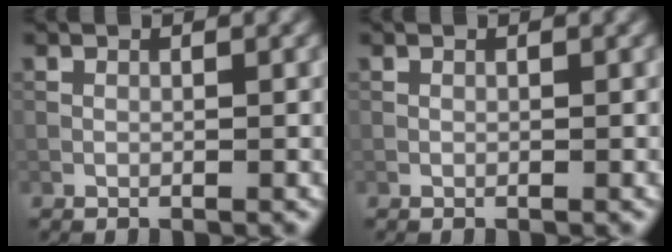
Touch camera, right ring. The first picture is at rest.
{"total": 0.0}